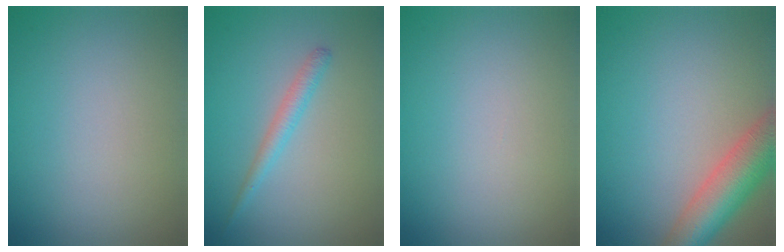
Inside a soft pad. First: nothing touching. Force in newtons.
{"total": 1.5, "press": 1.5, "slide": 0.2}
{"total": 0.0}
{"total": 6.2, "press": 6.2, "slide": 0.4}